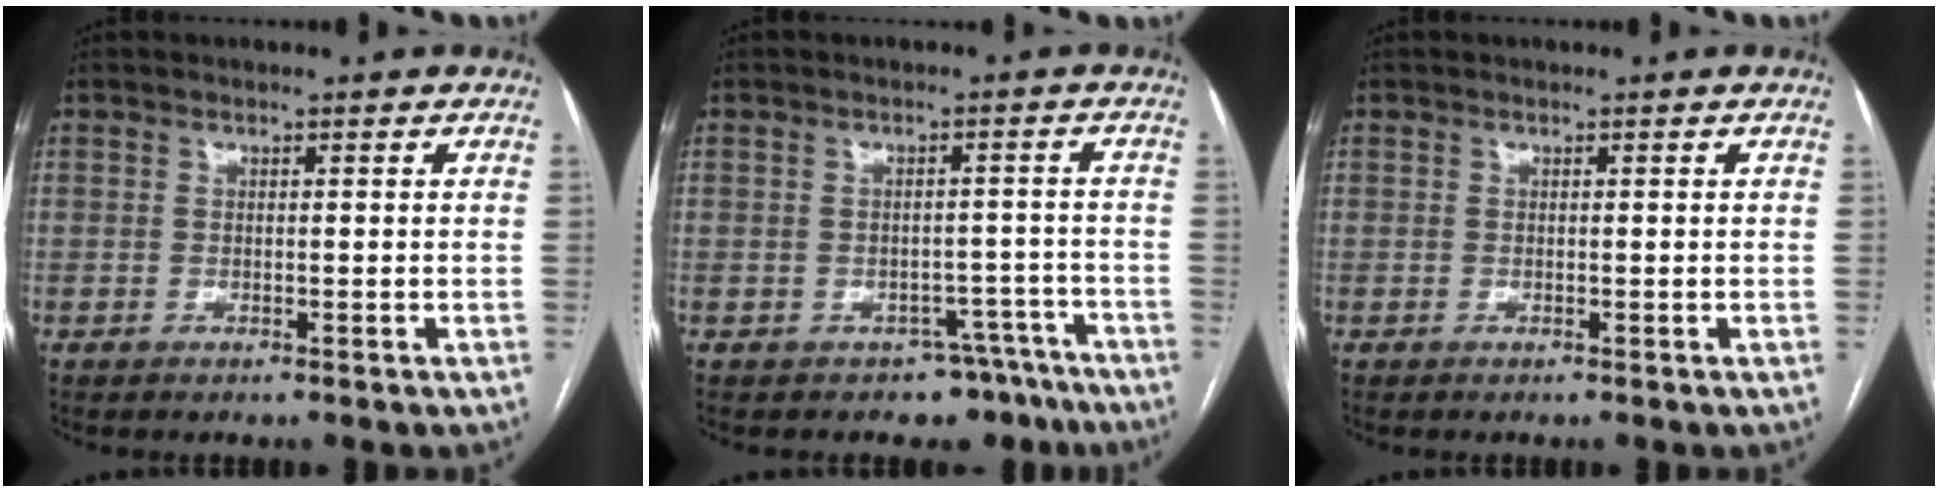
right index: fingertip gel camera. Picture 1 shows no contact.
{"total": 7.6, "force": [-5.9, 4.8, 0.0], "torque": [0.030, 0.039, -0.063]}
{"total": 0.0}